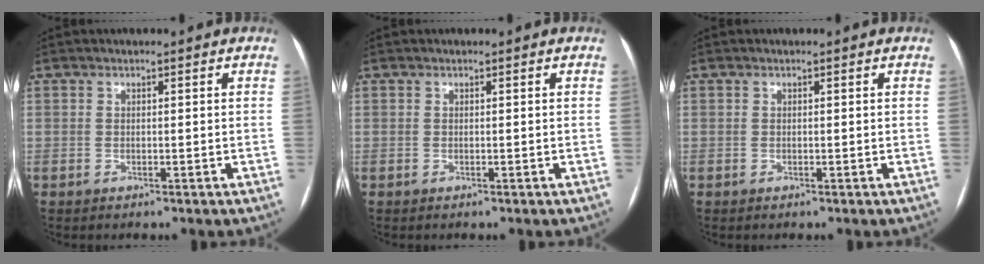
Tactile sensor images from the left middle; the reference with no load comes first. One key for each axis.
{"total": 0.0}
{"total": 0.0}